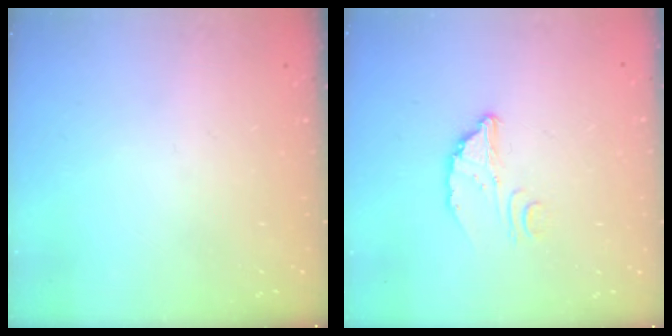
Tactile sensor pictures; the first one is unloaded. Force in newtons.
{"total": 3.1, "press": 3.1, "slide": 0.2}